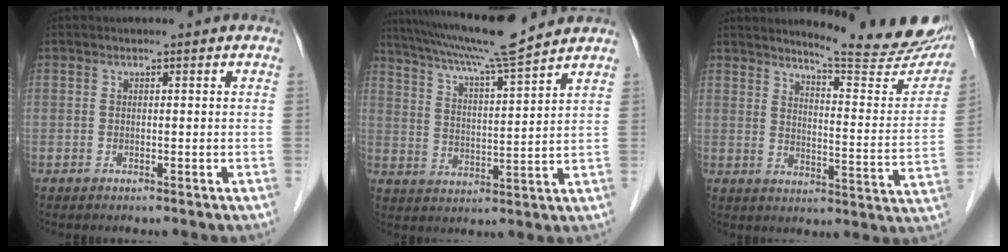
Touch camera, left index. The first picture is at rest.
{"total": 13.4, "force": [11.9, -1.1, 6.1], "torque": [-0.118, 0.014, 0.195]}
{"total": 18.7, "force": [17.0, 1.5, 7.8], "torque": [-0.099, -0.085, 0.202]}